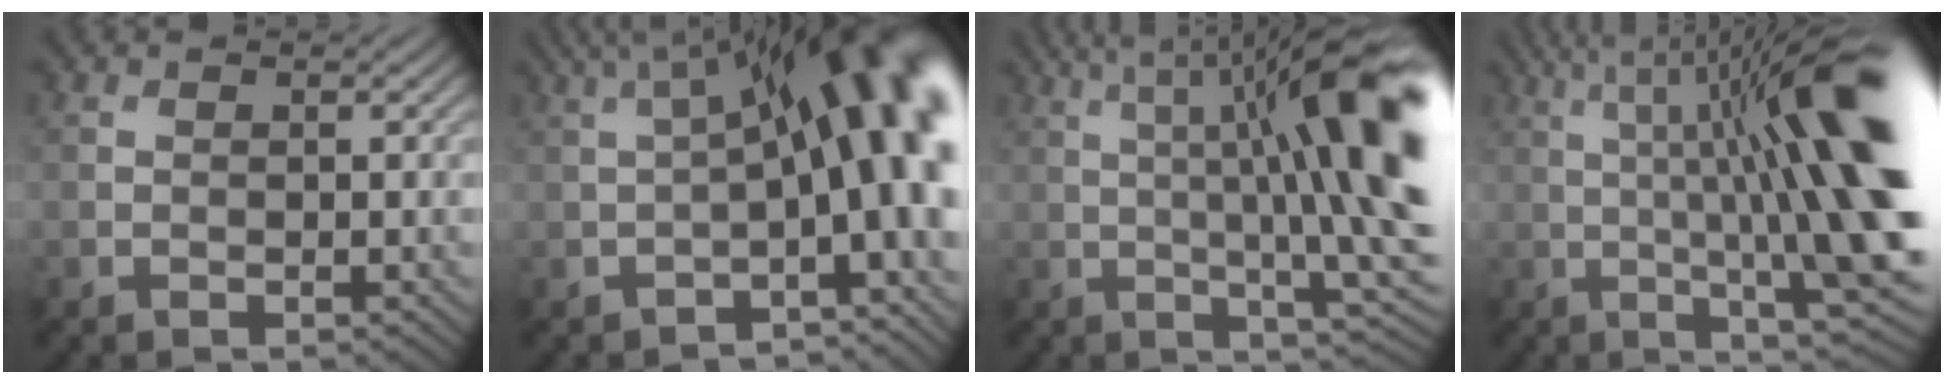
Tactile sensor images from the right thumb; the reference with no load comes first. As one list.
[{"total": 14.7, "force": [0.9, 4.4, 14.0], "torque": [-0.187, 0.022, 0.009]}, {"total": 17.6, "force": [3.1, 4.0, 16.9], "torque": [-0.235, 0.028, 0.059]}, {"total": 19.4, "force": [2.7, 4.6, 18.6], "torque": [-0.259, 0.029, 0.050]}]